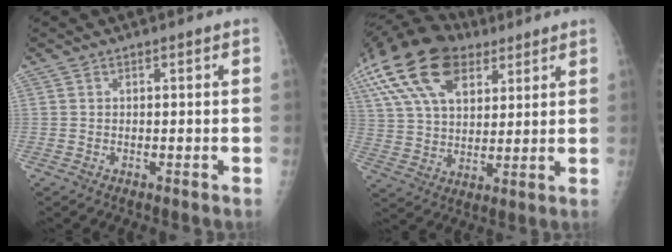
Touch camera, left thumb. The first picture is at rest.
{"total": 25.6, "force": [13.1, 15.3, 15.9], "torque": [-0.345, 0.029, 0.240]}